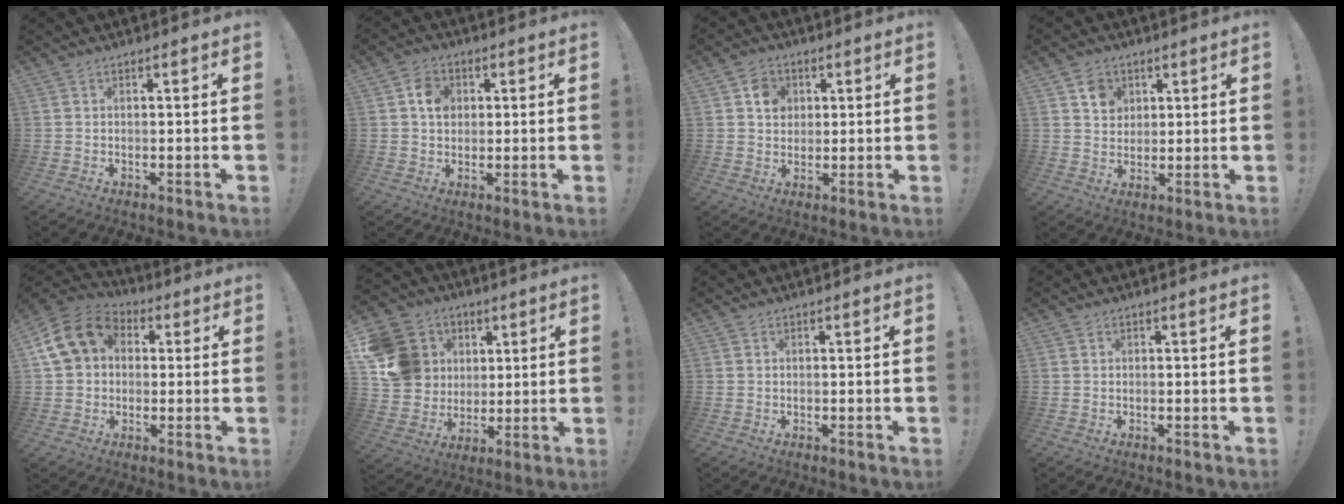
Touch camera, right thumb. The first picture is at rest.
{"total": 6.1, "force": [1.3, 5.0, 3.4], "torque": [-0.042, 0.004, 0.022]}
{"total": 6.1, "force": [2.0, 5.3, 2.3], "torque": [-0.028, -0.001, 0.036]}
{"total": 7.0, "force": [3.3, 5.8, 2.0], "torque": [-0.021, -0.015, 0.061]}
{"total": 14.2, "force": [3.6, 11.5, 7.5], "torque": [-0.126, 0.001, 0.073]}
{"total": 17.2, "force": [4.4, 15.4, 6.1], "torque": [-0.102, -0.005, 0.117]}
{"total": 0.0}
{"total": 0.0}